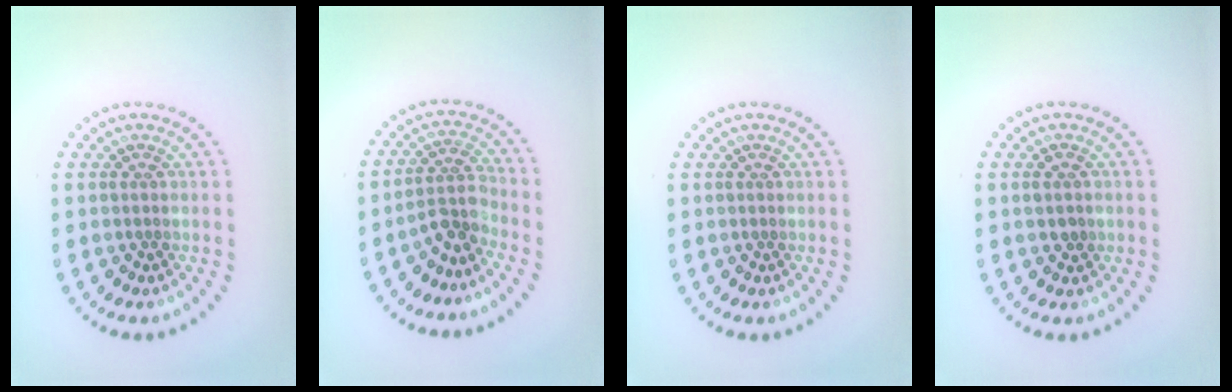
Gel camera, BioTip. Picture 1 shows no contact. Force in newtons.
{"total": 2.7, "press": 2.0, "slide": 1.8}
{"total": 0.0}
{"total": 1.2, "press": 1.2, "slide": 0.0}